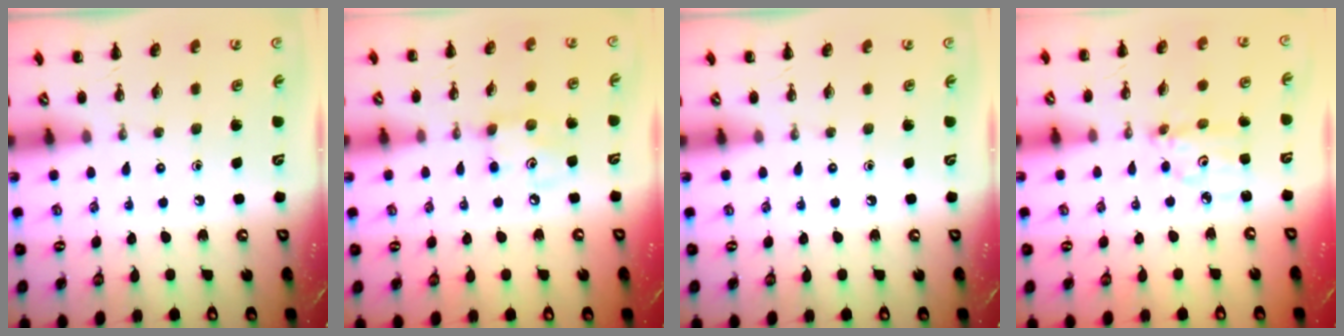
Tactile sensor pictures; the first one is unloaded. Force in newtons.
{"total": 4.6, "press": 4.6, "slide": 0.6}
{"total": 0.0}
{"total": 4.8, "press": 4.8, "slide": 0.3}